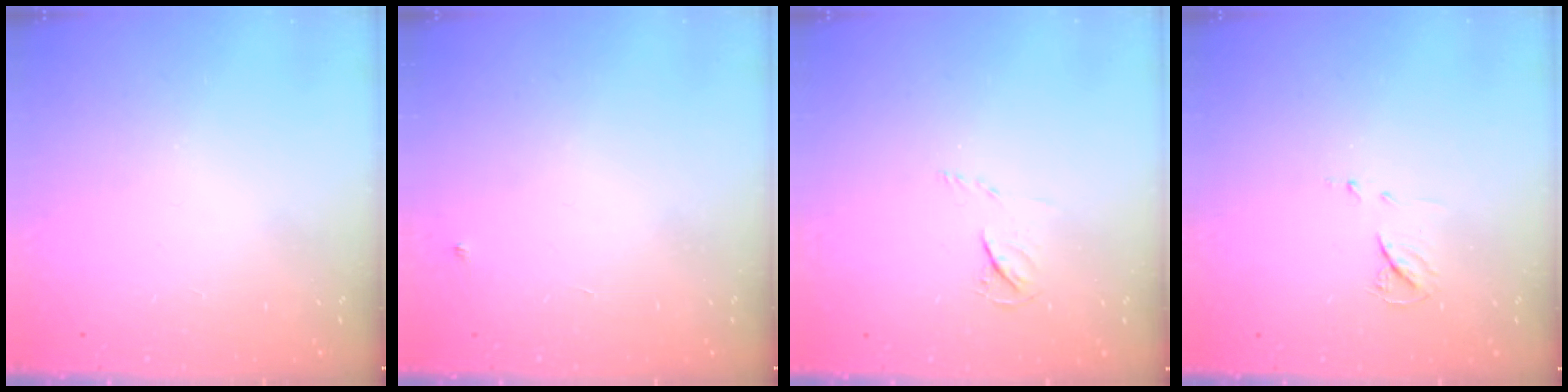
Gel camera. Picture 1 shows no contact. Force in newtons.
{"total": 2.7, "press": 2.7, "slide": 0.4}
{"total": 3.8, "press": 3.8, "slide": 0.5}
{"total": 5.8, "press": 5.8, "slide": 0.5}